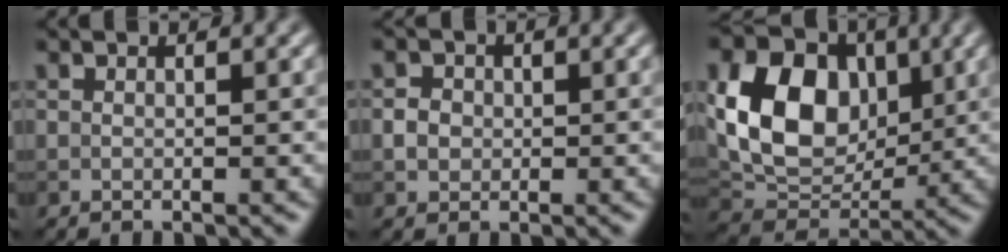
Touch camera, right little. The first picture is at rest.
{"total": 1.4, "force": [-0.2, 1.3, 0.5], "torque": [-0.006, -0.001, -0.005]}
{"total": 10.6, "force": [1.9, 7.8, 6.9], "torque": [-0.145, 0.002, 0.033]}